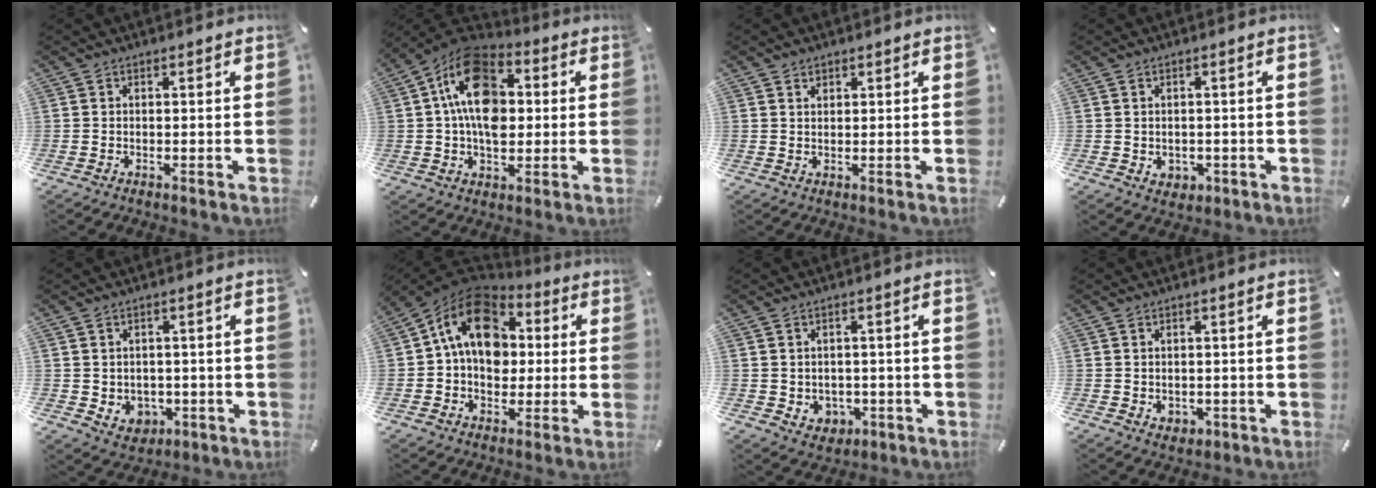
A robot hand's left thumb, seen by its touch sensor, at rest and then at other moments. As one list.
[{"total": 17.0, "force": [2.0, 11.7, 12.2], "torque": [-0.212, 0.001, 0.035]}, {"total": 1.2, "force": [0.9, 0.8, 0.2], "torque": [0.003, -0.004, 0.016]}, {"total": 2.6, "force": [-0.2, 2.4, 0.9], "torque": [-0.010, 0.000, -0.006]}, {"total": 4.5, "force": [0.3, 4.3, 1.2], "torque": [-0.014, -0.001, 0.007]}, {"total": 15.9, "force": [3.3, 12.0, 10.0], "torque": [-0.171, -0.001, 0.060]}, {"total": 3.9, "force": [0.5, 3.8, 0.7], "torque": [-0.005, -0.003, 0.009]}, {"total": 2.1, "force": [-0.1, 2.0, 0.8], "torque": [-0.007, 0.000, -0.003]}]